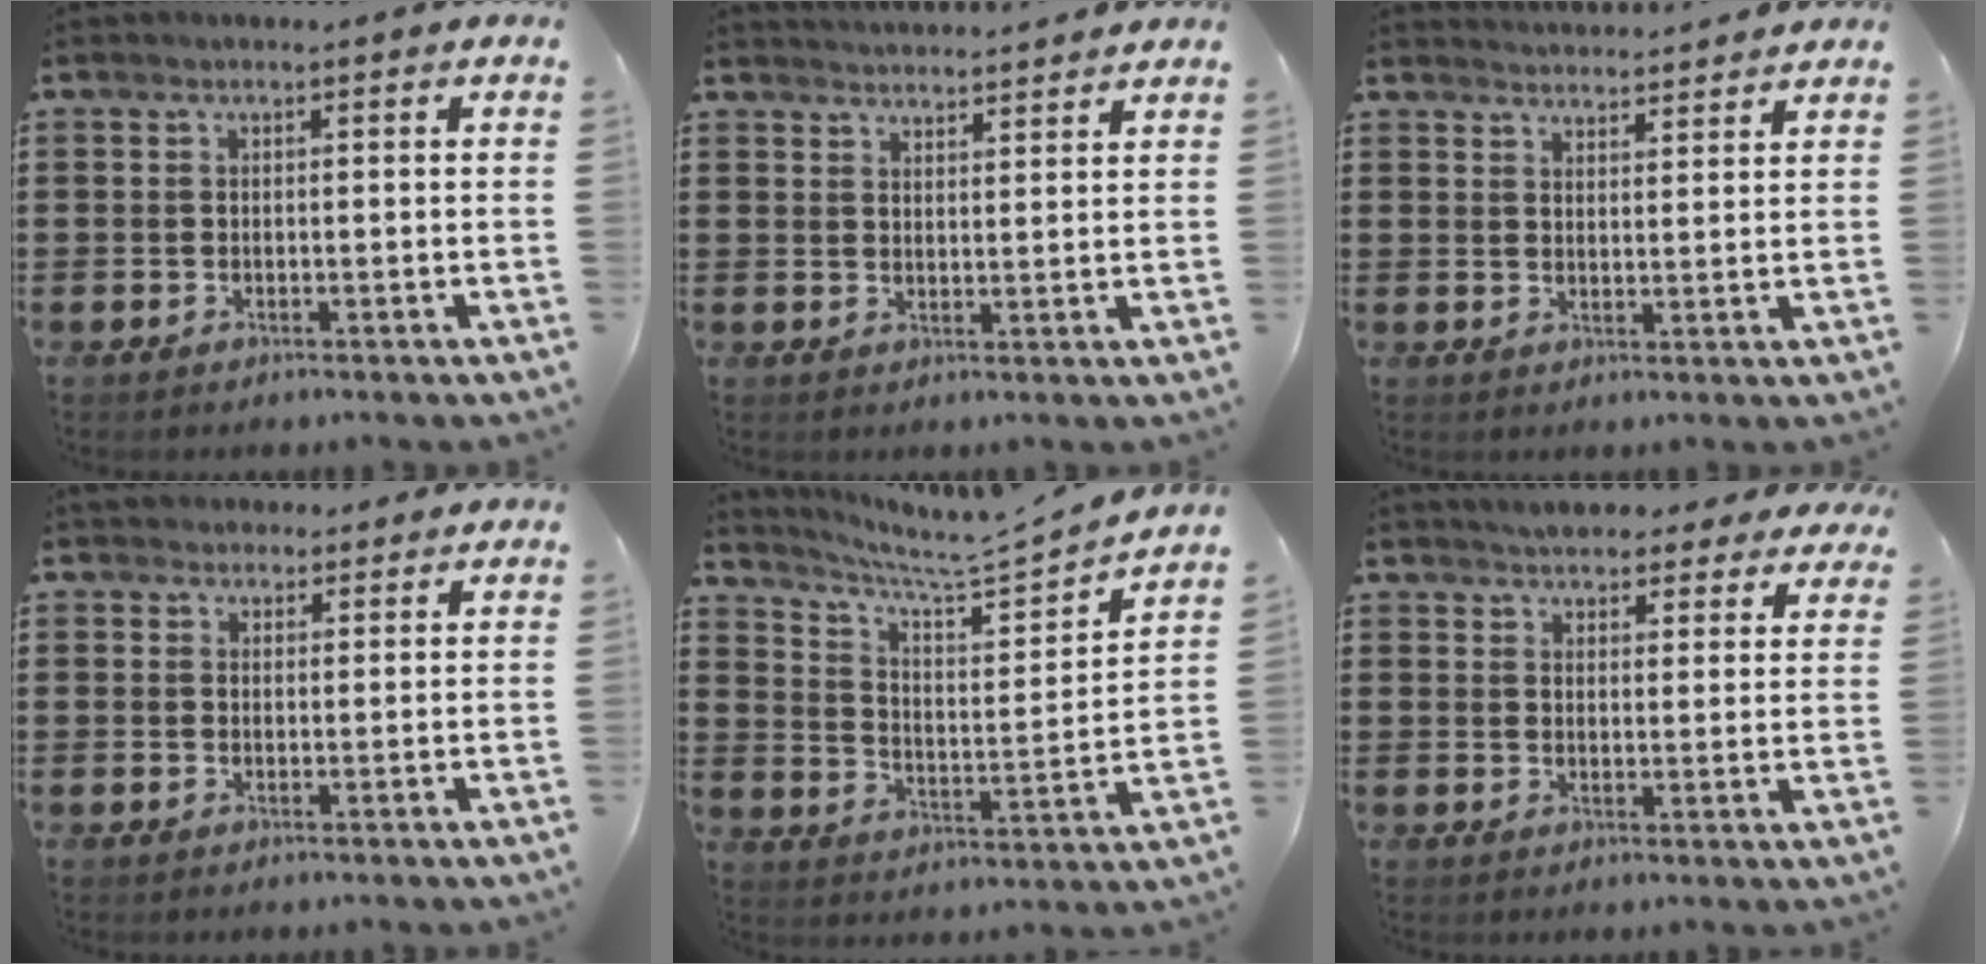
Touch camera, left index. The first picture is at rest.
{"total": 2.9, "force": [2.8, -0.4, -0.3], "torque": [-0.002, -0.014, 0.053]}
{"total": 3.0, "force": [3.0, -0.2, -0.3], "torque": [-0.003, -0.015, 0.055]}
{"total": 2.6, "force": [2.3, 1.3, -0.2], "torque": [0.004, 0.002, 0.042]}
{"total": 4.6, "force": [4.4, -0.7, 1.2], "torque": [-0.047, -0.048, 0.061]}
{"total": 4.3, "force": [4.3, 0.6, 0.5], "torque": [-0.025, -0.011, 0.079]}